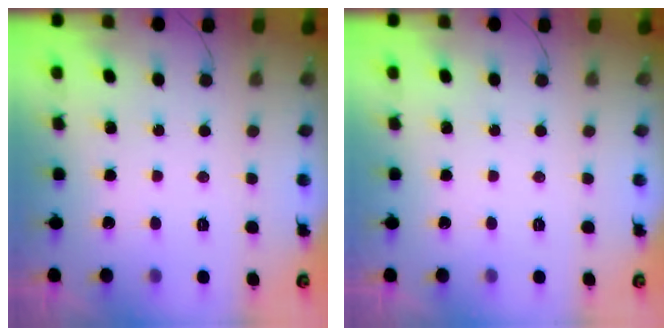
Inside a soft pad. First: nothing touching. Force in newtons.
{"total": 0.0}